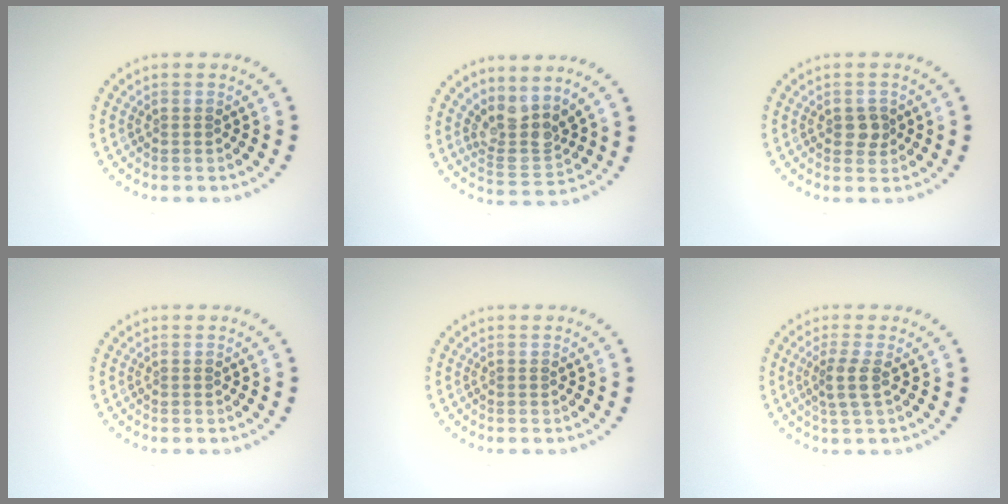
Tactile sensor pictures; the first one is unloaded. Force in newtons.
{"total": 3.5, "press": 2.6, "slide": 2.4}
{"total": 1.6, "press": 1.6, "slide": 0.2}
{"total": 0.0}
{"total": 0.0}
{"total": 2.1, "press": 1.7, "slide": 1.2}